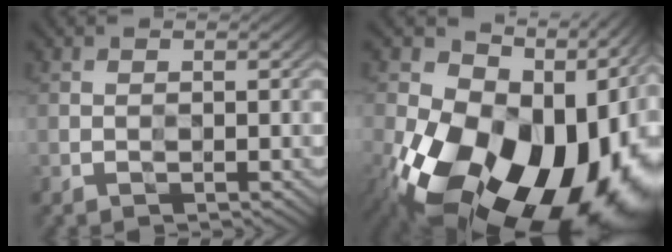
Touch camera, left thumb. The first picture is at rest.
{"total": 22.0, "force": [-7.7, 14.8, 14.3], "torque": [-0.262, -0.053, -0.106]}